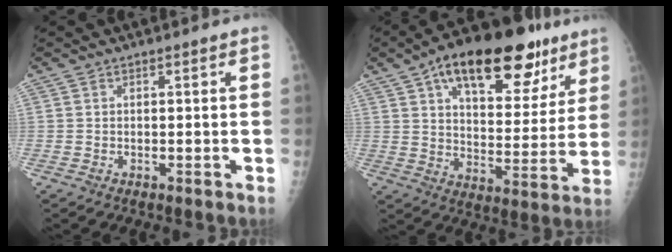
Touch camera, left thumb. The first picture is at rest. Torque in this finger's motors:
{"motor_torque": [0.52, 0.78, 1.83, -0.94, 0.22]}